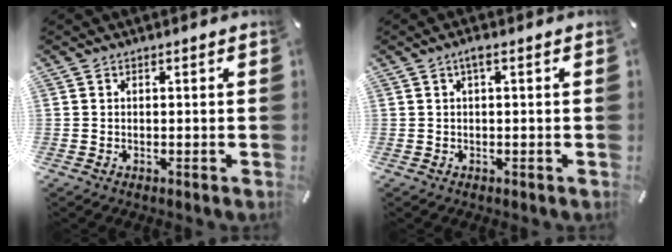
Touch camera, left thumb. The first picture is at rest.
{"total": 1.8, "force": [0.3, 0.3, 1.8], "torque": [-0.032, 0.001, 0.004]}